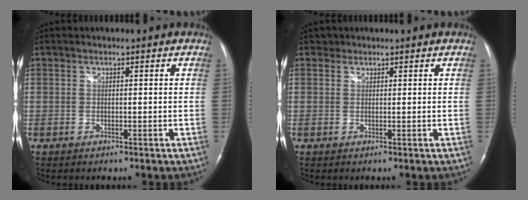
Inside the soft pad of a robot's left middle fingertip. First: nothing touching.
{"total": 0.8, "force": [0.6, 0.5, -0.1], "torque": [0.003, 0.001, 0.008]}